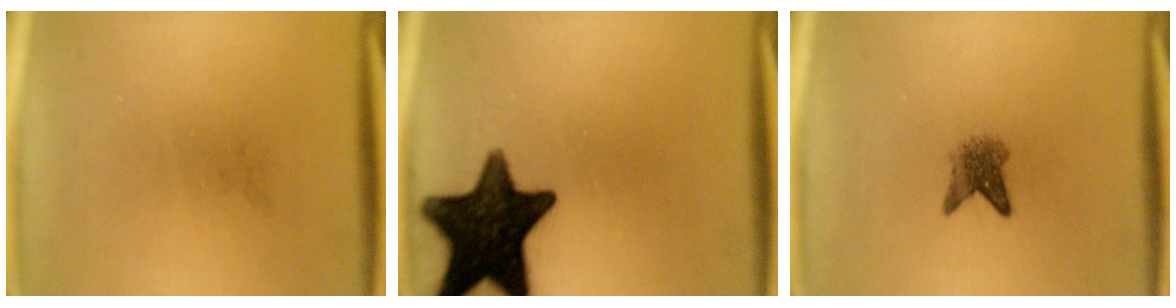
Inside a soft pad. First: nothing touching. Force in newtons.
{"total": 16.8}
{"total": 3.2}